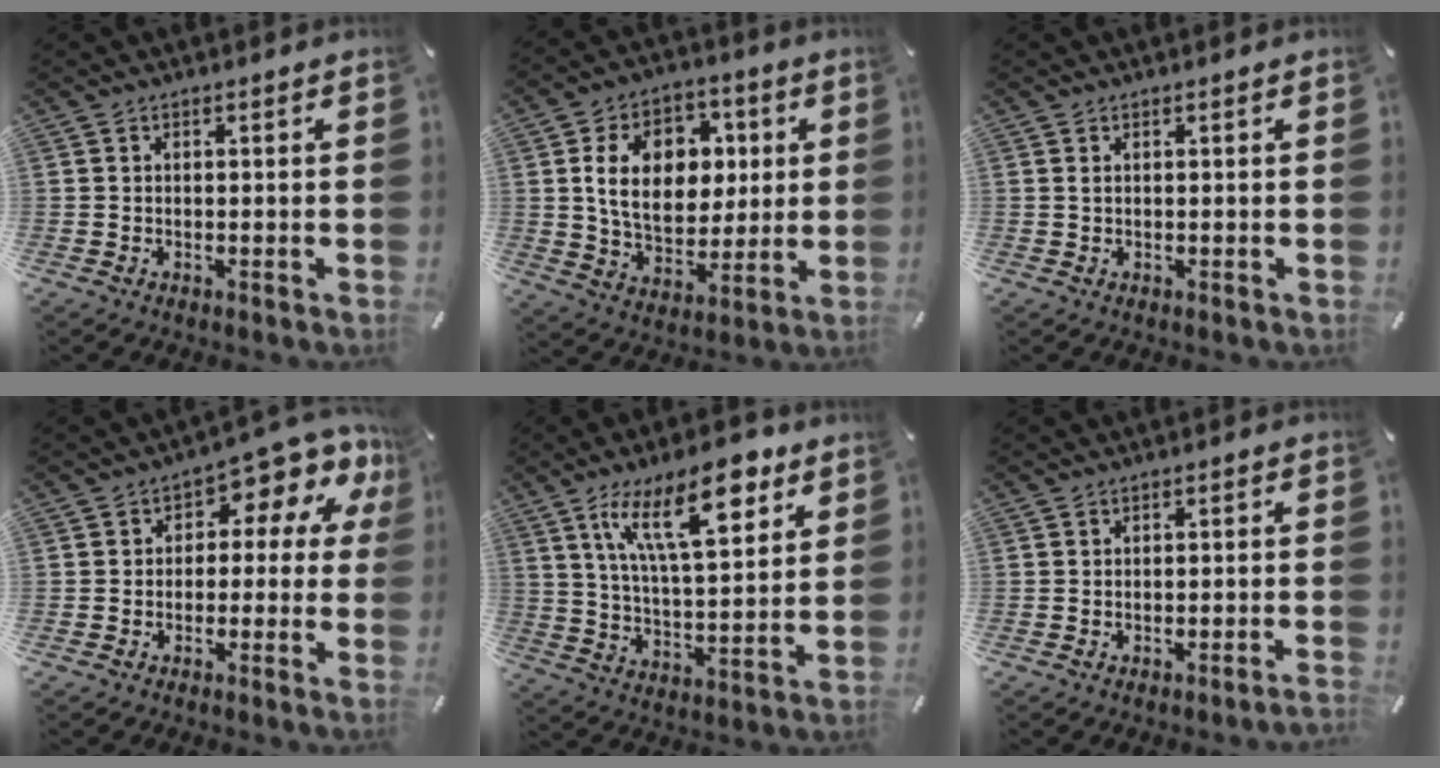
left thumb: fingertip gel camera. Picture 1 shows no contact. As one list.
[{"total": 15.4, "force": [3.1, 11.4, 9.9], "torque": [-0.170, 0.012, 0.055]}, {"total": 0.6, "force": [0.2, -0.1, 0.5], "torque": [-0.011, -0.001, 0.004]}, {"total": 8.2, "force": [3.5, 4.1, 6.1], "torque": [-0.082, -0.035, 0.059]}, {"total": 18.4, "force": [9.9, 7.3, 13.7], "torque": [-0.239, -0.027, 0.160]}, {"total": 2.2, "force": [-1.7, 0.2, 1.4], "torque": [-0.023, 0.005, -0.030]}]